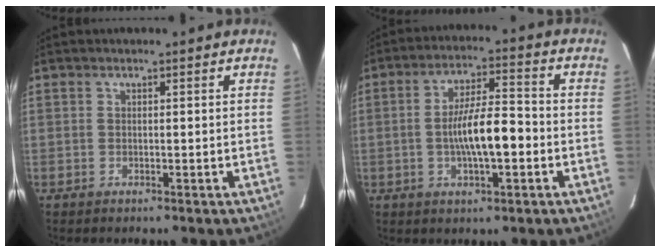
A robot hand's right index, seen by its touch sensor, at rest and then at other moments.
{"total": 9.6, "force": [-2.0, 2.4, 9.1], "torque": [-0.164, 0.004, -0.030]}